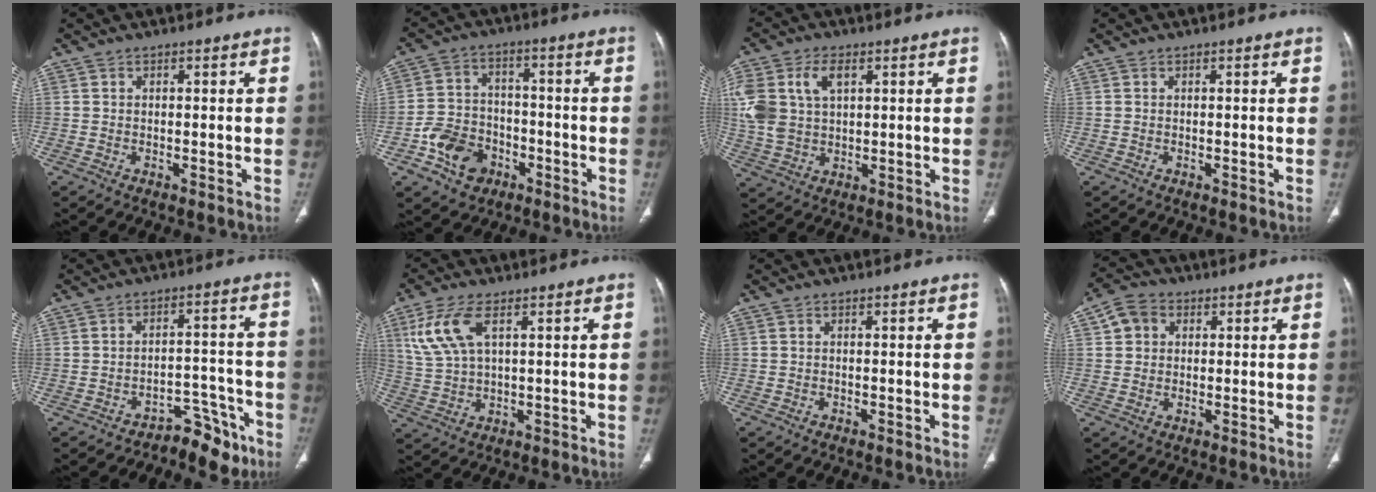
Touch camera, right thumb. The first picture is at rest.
{"total": 10.1, "force": [-4.7, 7.8, 4.6], "torque": [-0.057, 0.028, -0.079]}
{"total": 12.0, "force": [3.7, 7.7, 8.5], "torque": [-0.193, 0.006, 0.079]}
{"total": 0.0}
{"total": 7.2, "force": [-5.7, 3.8, 2.2], "torque": [0.000, 0.085, -0.082]}
{"total": 8.8, "force": [3.6, 3.7, 7.1], "torque": [-0.167, -0.002, 0.080]}
{"total": 0.0}
{"total": 5.3, "force": [1.5, 4.5, 2.4], "torque": [-0.030, 0.005, 0.022]}